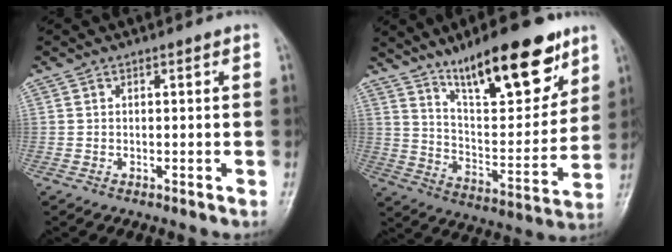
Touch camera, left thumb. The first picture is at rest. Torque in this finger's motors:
{"motor_torque": [1.74, 1.67, 1.51, -1.26, 0.20]}